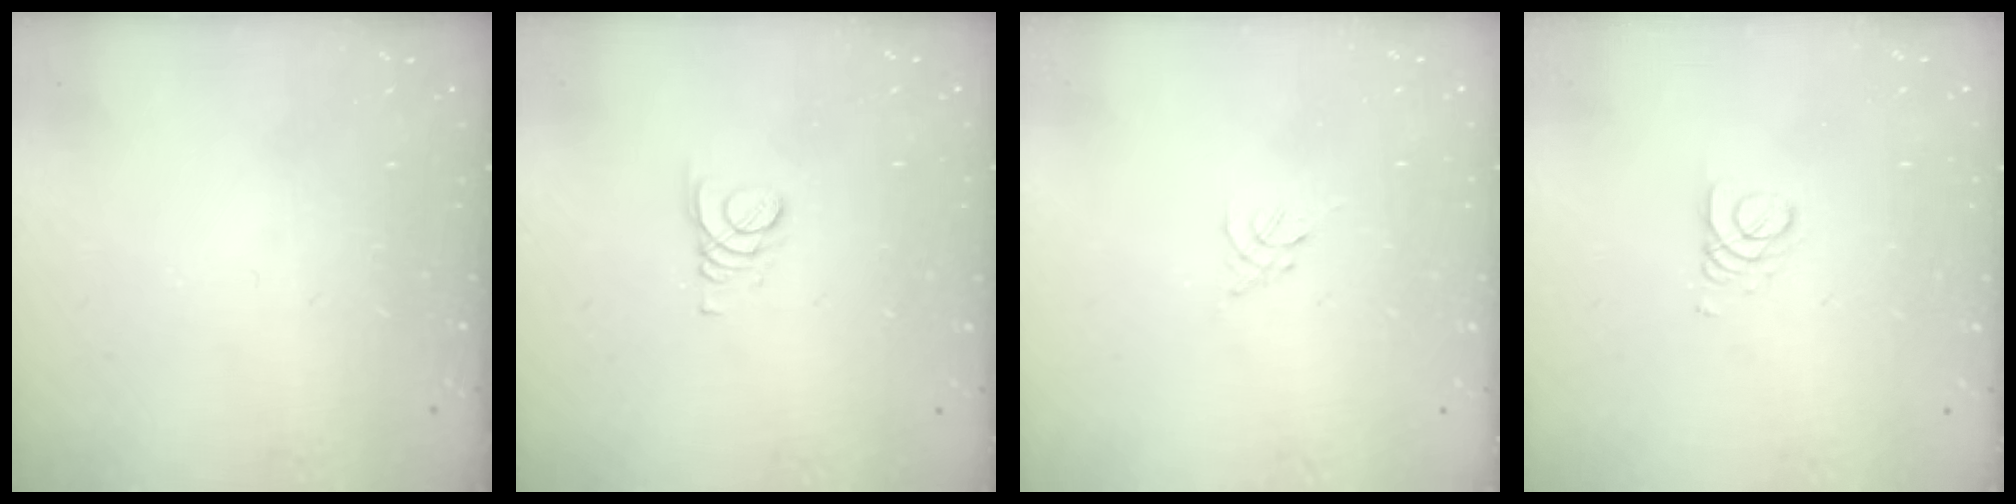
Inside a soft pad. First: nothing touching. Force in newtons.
{"total": 2.1, "press": 2.1, "slide": 0.1}
{"total": 0.0}
{"total": 2.7, "press": 2.7, "slide": 0.3}